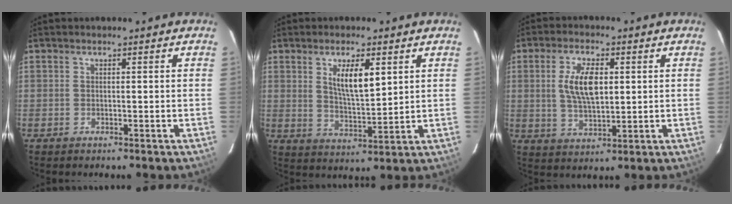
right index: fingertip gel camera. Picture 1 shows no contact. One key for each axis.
{"total": 7.8, "fx": 3.0, "fy": 2.6, "fz": 6.7, "tx": -0.117, "ty": -0.003, "tz": 0.060}
{"total": 8.4, "fx": 1.5, "fy": 3.8, "fz": 7.4, "tx": -0.141, "ty": 0.005, "tz": 0.031}